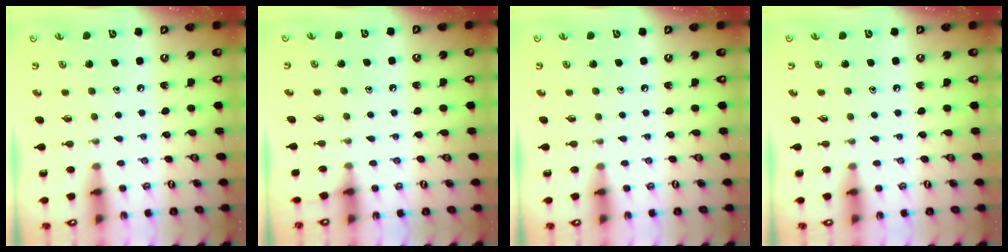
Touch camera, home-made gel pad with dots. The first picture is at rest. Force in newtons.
{"total": 2.9, "press": 2.9, "slide": 0.4}
{"total": 0.0}
{"total": 0.0}